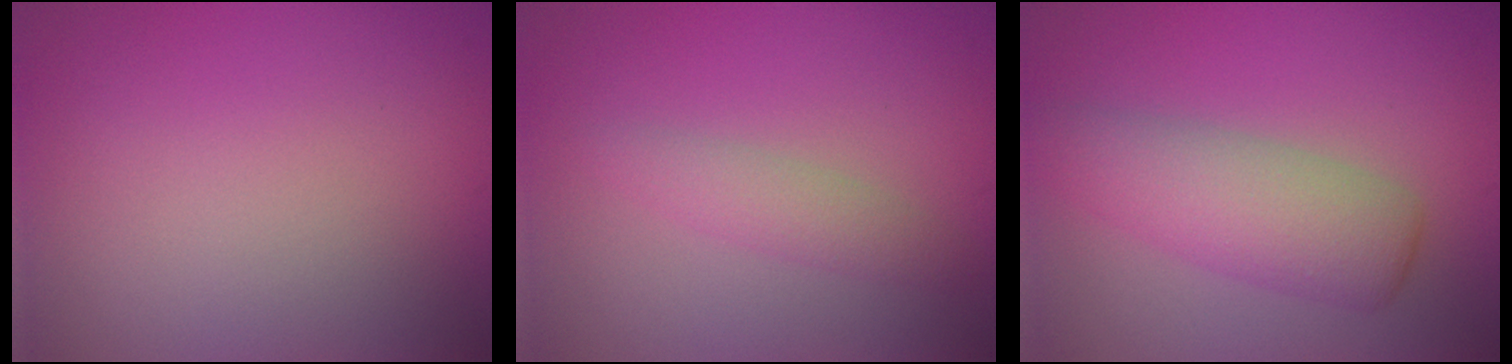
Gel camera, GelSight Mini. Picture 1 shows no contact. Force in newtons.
{"total": 2.0, "press": 2.0, "slide": 0.0}
{"total": 5.2, "press": 5.2, "slide": 0.1}